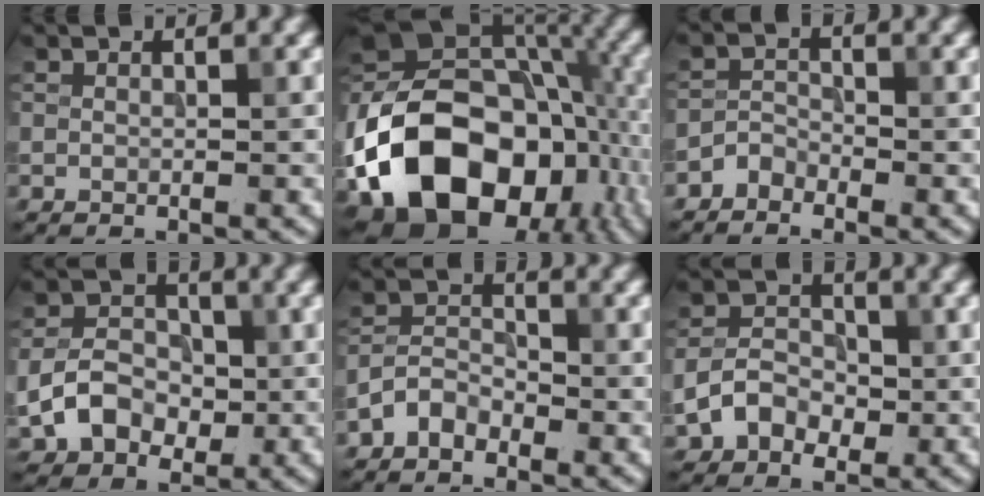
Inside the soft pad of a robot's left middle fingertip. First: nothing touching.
{"total": 17.9, "force": [-6.4, 12.3, 11.4], "torque": [-0.197, -0.005, -0.114]}
{"total": 1.6, "force": [-1.4, 0.7, 0.3], "torque": [-0.001, 0.009, -0.032]}
{"total": 5.2, "force": [-1.0, 4.1, 3.1], "torque": [-0.061, 0.001, -0.017]}
{"total": 2.9, "force": [-1.9, 1.7, 1.3], "torque": [-0.023, 0.011, -0.044]}
{"total": 4.3, "force": [-1.0, 3.3, 2.6], "torque": [-0.049, 0.002, -0.021]}